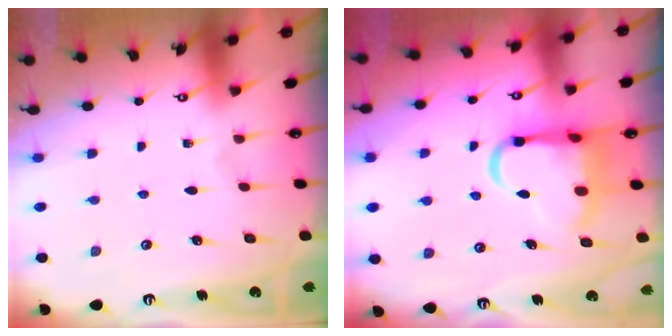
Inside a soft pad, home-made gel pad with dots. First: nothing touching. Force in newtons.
{"total": 12.2, "press": 12.1, "slide": 1.9}